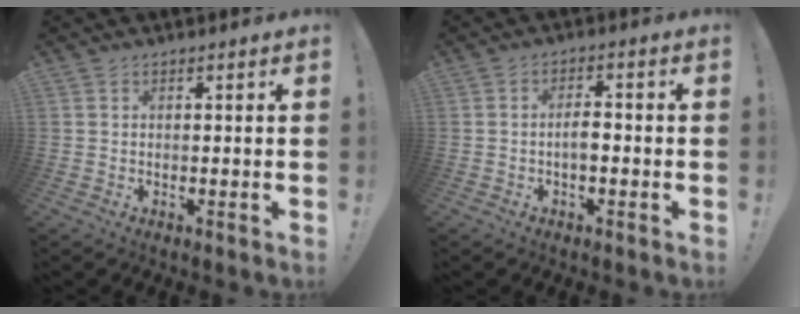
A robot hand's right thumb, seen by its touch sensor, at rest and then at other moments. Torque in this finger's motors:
{"motor_torque": [-0.08, 0.12, 0.11, 0.29, 0.02]}